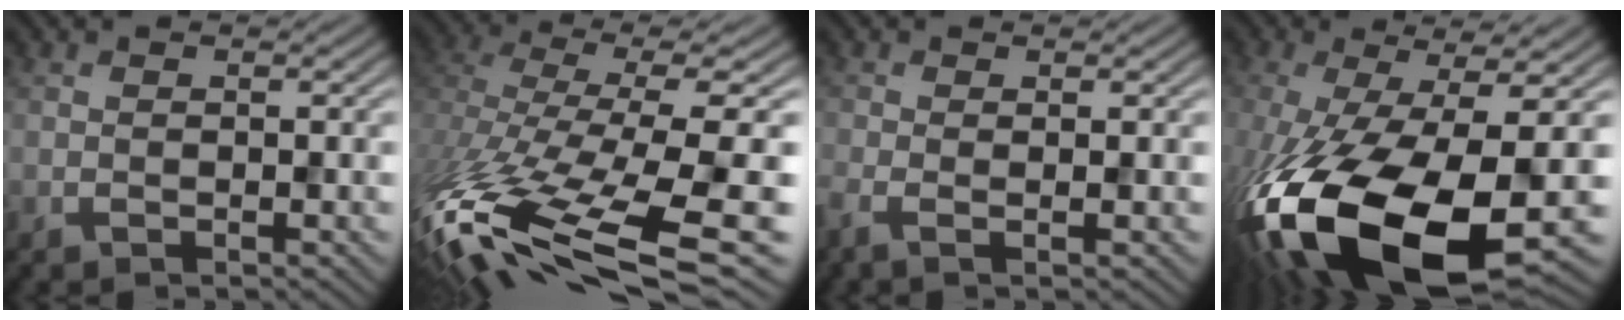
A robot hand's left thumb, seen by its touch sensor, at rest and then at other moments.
{"total": 15.4, "force": [-8.1, 5.7, 11.8], "torque": [-0.257, -0.037, -0.090]}
{"total": 2.0, "force": [-0.7, 0.6, 1.8], "torque": [-0.039, -0.006, -0.017]}
{"total": 19.0, "force": [-7.9, 7.8, 15.5], "torque": [-0.337, -0.058, -0.118]}